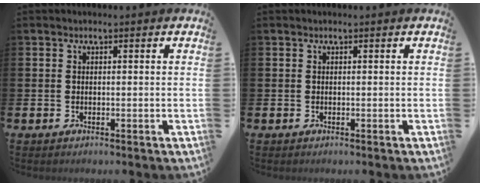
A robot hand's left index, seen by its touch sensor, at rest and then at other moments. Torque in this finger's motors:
{"motor_torque": [0.03, 0.03, 0.00, 0.00]}